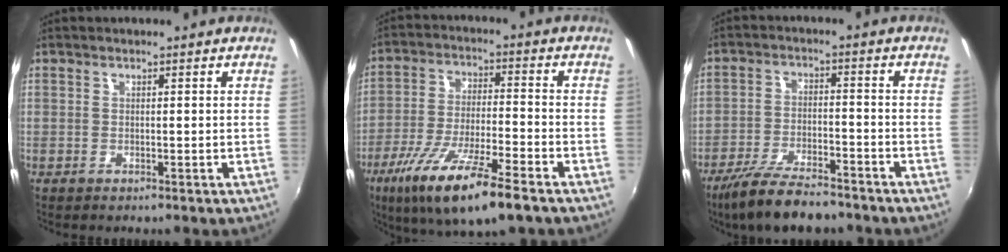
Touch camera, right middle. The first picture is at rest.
{"total": 16.3, "force": [-10.0, 2.9, 12.5], "torque": [-0.245, -0.043, -0.180]}
{"total": 12.4, "force": [-10.1, 3.1, 6.5], "torque": [-0.145, -0.023, -0.174]}